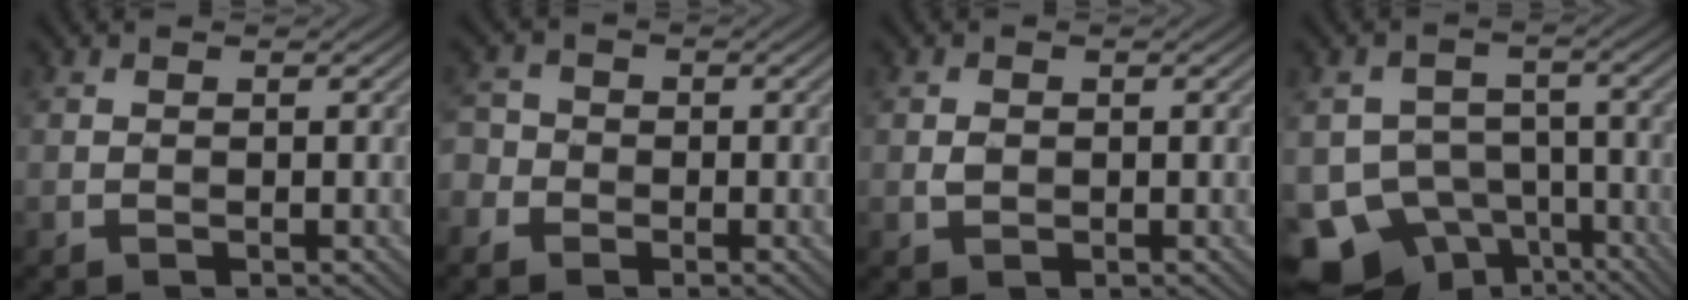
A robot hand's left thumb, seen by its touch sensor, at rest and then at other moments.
{"total": 2.6, "force": [-1.3, 2.2, 0.3], "torque": [-0.014, 0.002, -0.038]}
{"total": 1.0, "force": [0.0, 0.8, 0.5], "torque": [-0.013, 0.000, -0.001]}
{"total": 11.8, "force": [-7.6, 8.3, 3.6], "torque": [-0.083, -0.019, -0.114]}